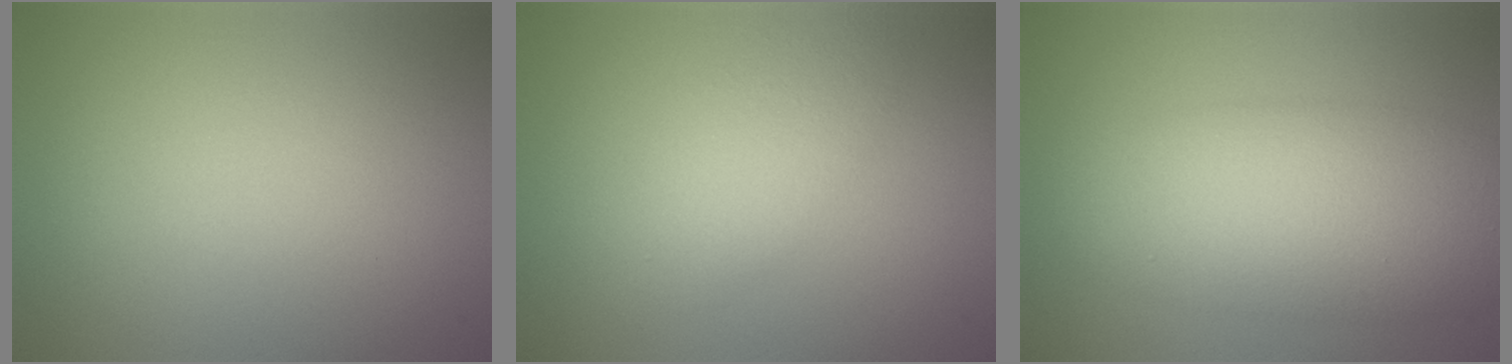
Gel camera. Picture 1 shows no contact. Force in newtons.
{"total": 3.0, "press": 3.0, "slide": 0.1}
{"total": 8.5, "press": 8.5, "slide": 0.1}